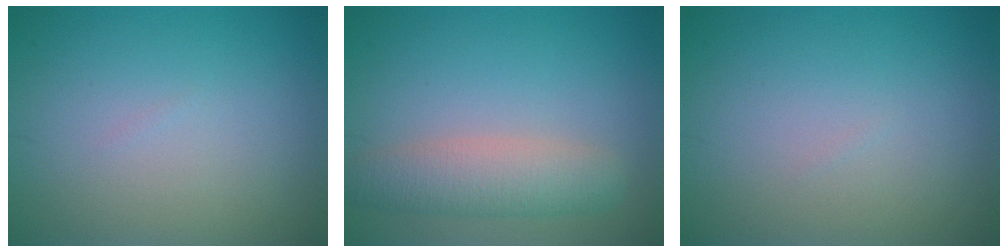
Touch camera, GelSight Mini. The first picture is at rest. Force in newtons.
{"total": 4.1, "press": 4.1, "slide": 0.1}
{"total": 0.0}